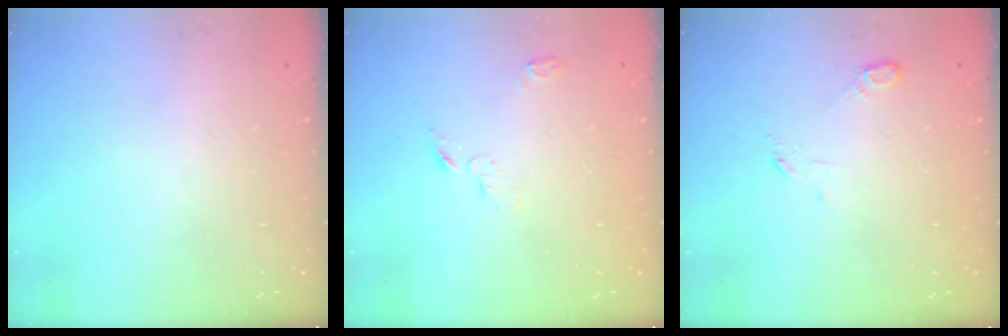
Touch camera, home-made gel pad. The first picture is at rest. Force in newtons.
{"total": 3.4, "press": 3.4, "slide": 0.4}
{"total": 3.2, "press": 3.1, "slide": 0.7}